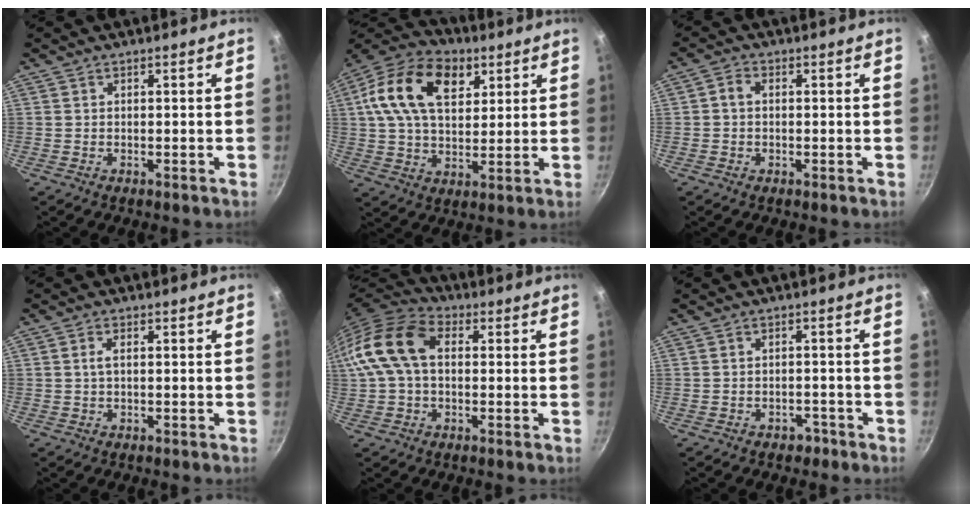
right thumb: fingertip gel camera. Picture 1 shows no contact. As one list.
[{"total": 18.5, "force": [6.4, 11.6, 12.8], "torque": [-0.209, 0.002, 0.098]}, {"total": 2.5, "force": [-0.1, 1.9, 1.5], "torque": [-0.030, 0.009, -0.006]}, {"total": 1.9, "force": [0.2, 0.9, 1.6], "torque": [-0.036, 0.005, 0.005]}, {"total": 13.1, "force": [1.7, 8.6, 9.7], "torque": [-0.174, 0.030, 0.012]}, {"total": 2.3, "force": [-1.5, 1.6, 0.8], "torque": [0.004, 0.022, -0.011]}]